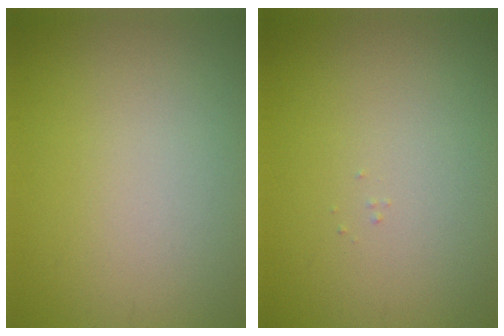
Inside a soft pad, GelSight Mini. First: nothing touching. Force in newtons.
{"total": 0.0}